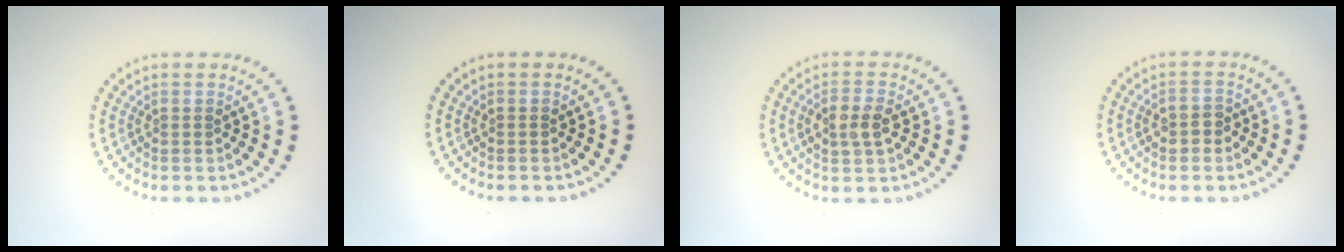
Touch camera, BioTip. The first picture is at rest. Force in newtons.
{"total": 0.0}
{"total": 2.5, "press": 2.4, "slide": 0.6}
{"total": 1.6, "press": 1.6, "slide": 0.2}